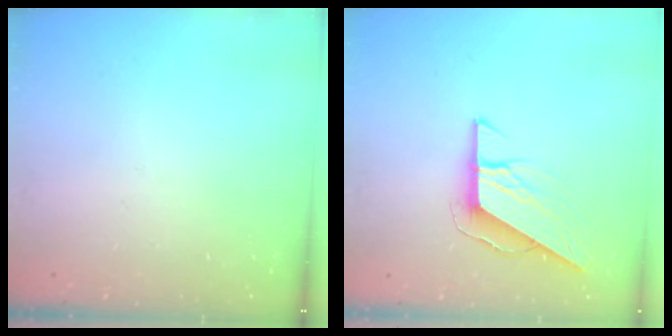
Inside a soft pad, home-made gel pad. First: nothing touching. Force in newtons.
{"total": 8.4, "press": 8.4, "slide": 0.4}